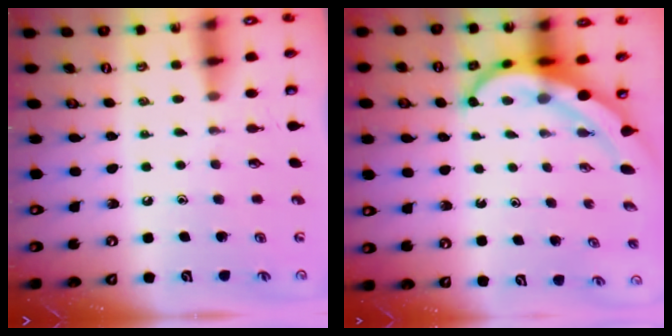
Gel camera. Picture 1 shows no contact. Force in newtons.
{"total": 8.1, "press": 8.1, "slide": 1.1}